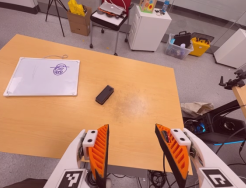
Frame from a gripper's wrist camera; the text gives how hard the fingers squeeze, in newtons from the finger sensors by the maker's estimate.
{"total": 0.0}